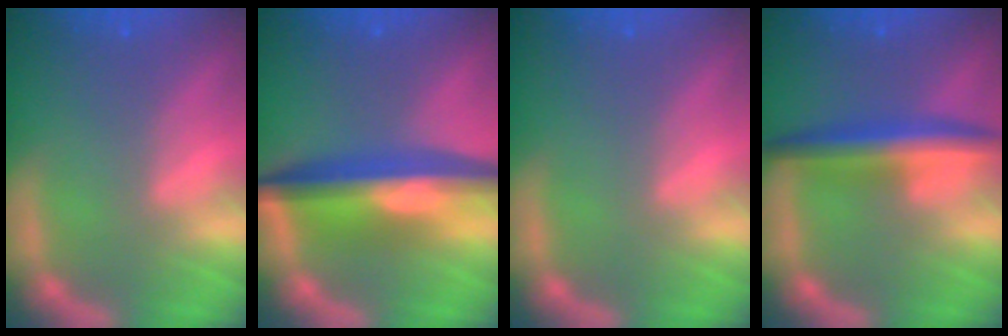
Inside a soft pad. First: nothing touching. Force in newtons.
{"total": 8.5}
{"total": 0.0}
{"total": 5.0}